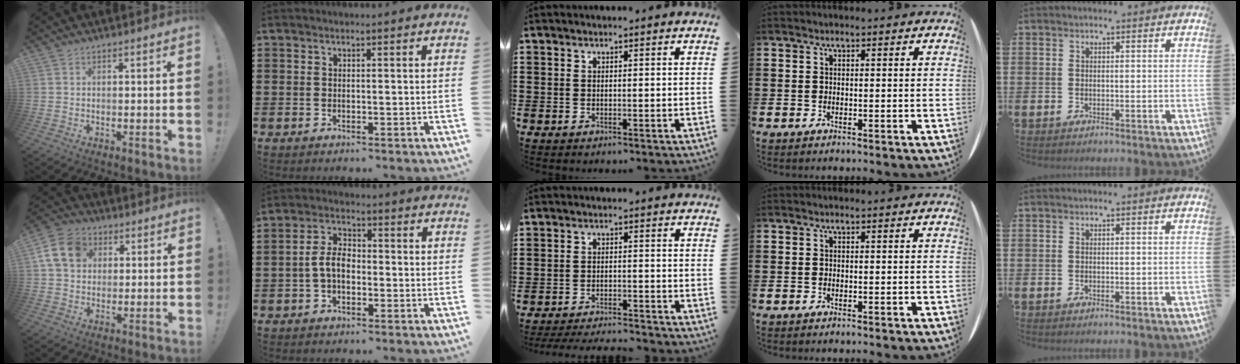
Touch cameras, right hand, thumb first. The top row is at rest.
{"thumb": {"total": 12.2, "force": [3.5, 9.7, 6.6], "torque": [-0.113, 0.002, 0.073]}, "index": {"total": 5.0, "force": [-1.2, 2.9, 4.0], "torque": [-0.101, 0.000, -0.031]}, "middle": {"total": 3.4, "force": [-3.3, 0.0, 0.6], "torque": [-0.010, 0.001, -0.069]}}